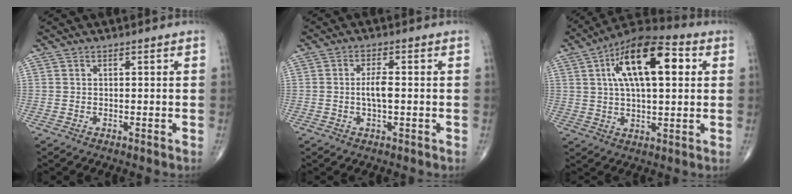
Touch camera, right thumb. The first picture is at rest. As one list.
[{"total": 3.6, "force": [-0.3, 1.2, 3.3], "torque": [-0.067, 0.006, -0.008]}, {"total": 18.0, "force": [5.0, 7.8, 15.4], "torque": [-0.239, 0.016, 0.074]}]